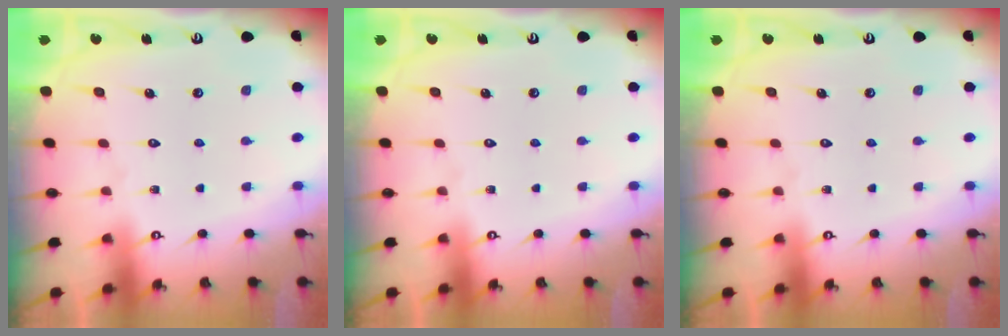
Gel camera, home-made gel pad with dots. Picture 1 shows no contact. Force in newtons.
{"total": 0.0}
{"total": 0.0}